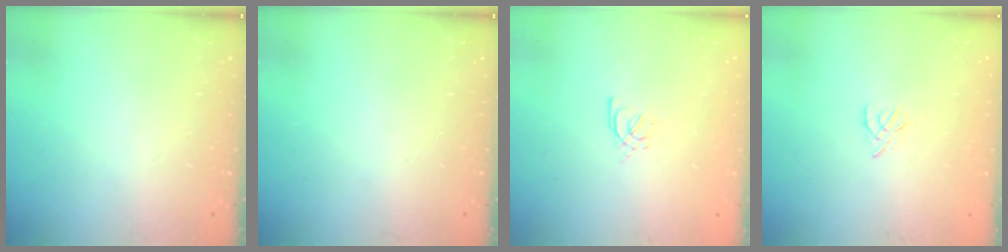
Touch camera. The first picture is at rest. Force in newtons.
{"total": 0.0}
{"total": 2.9, "press": 2.8, "slide": 0.8}
{"total": 2.0, "press": 1.9, "slide": 0.5}